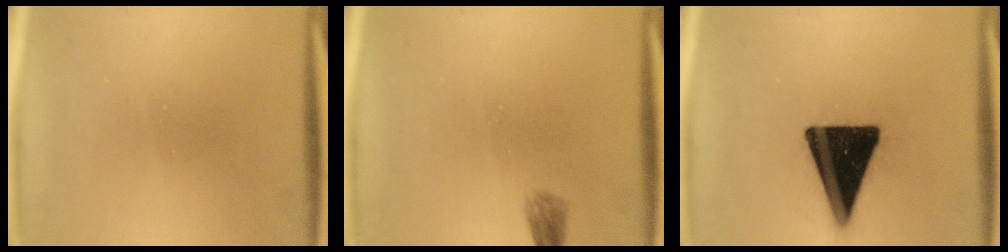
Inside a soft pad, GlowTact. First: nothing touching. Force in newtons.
{"total": 1.7}
{"total": 18.8}